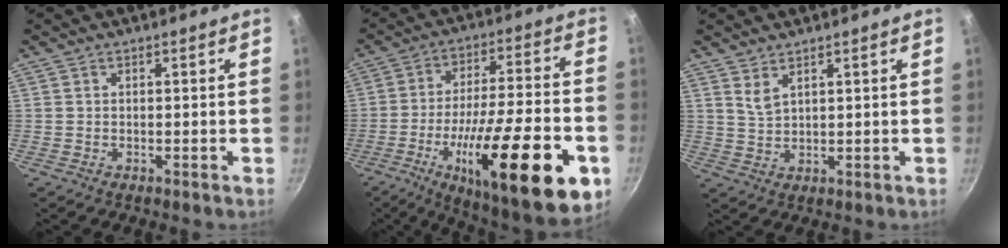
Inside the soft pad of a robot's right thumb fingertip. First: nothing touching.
{"total": 28.8, "force": [-10.6, 8.2, 25.5], "torque": [-0.359, 0.021, -0.158]}
{"total": 3.0, "force": [2.0, 1.1, 1.8], "torque": [-0.036, -0.017, 0.044]}